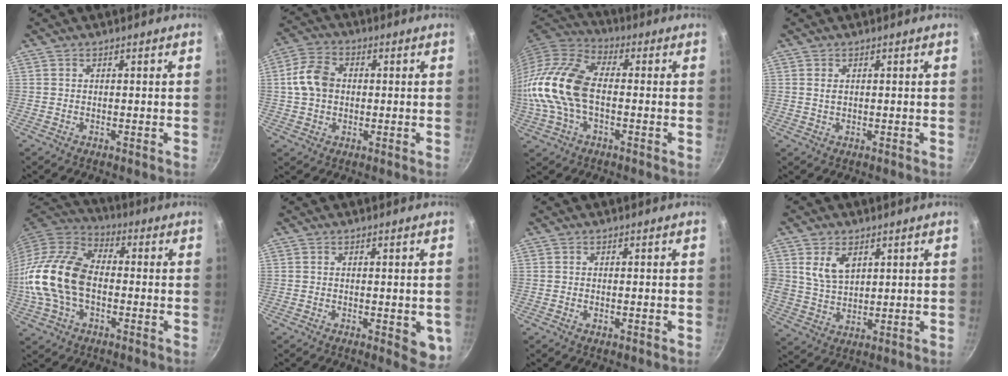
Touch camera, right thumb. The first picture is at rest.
{"total": 8.5, "force": [0.5, 6.5, 5.5], "torque": [-0.089, 0.015, 0.000]}
{"total": 16.4, "force": [-1.2, 9.6, 13.2], "torque": [-0.252, 0.032, -0.036]}
{"total": 1.5, "force": [0.4, 1.0, 1.1], "torque": [-0.019, 0.000, 0.006]}
{"total": 18.5, "force": [-1.9, 11.8, 14.1], "torque": [-0.260, 0.034, -0.049]}
{"total": 4.7, "force": [-0.6, 2.2, 4.1], "torque": [-0.039, -0.008, -0.005]}
{"total": 0.8, "force": [-0.2, 0.5, 0.6], "torque": [-0.010, 0.000, -0.004]}
{"total": 7.4, "force": [3.0, 5.1, 4.5], "torque": [-0.069, -0.019, 0.062]}